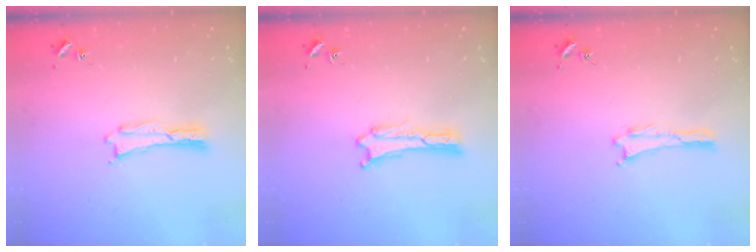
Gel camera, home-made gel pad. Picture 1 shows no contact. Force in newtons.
{"total": 0.9, "press": 0.9, "slide": 0.0}
{"total": 0.0}